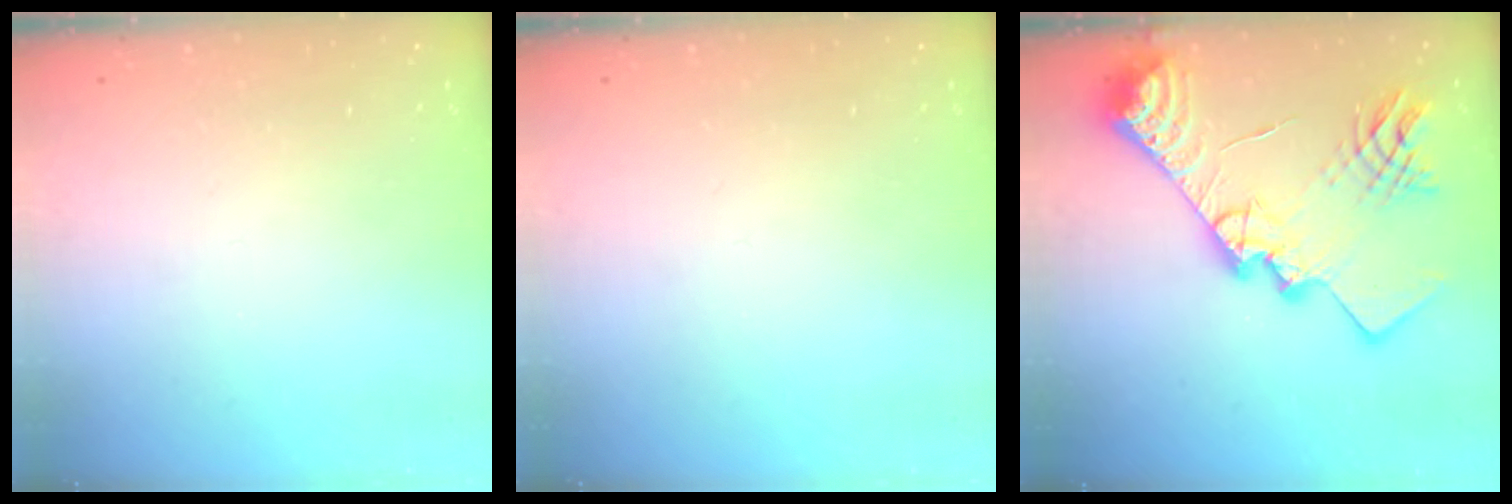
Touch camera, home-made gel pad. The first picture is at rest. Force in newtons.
{"total": 0.0}
{"total": 28.3, "press": 28.2, "slide": 2.8}